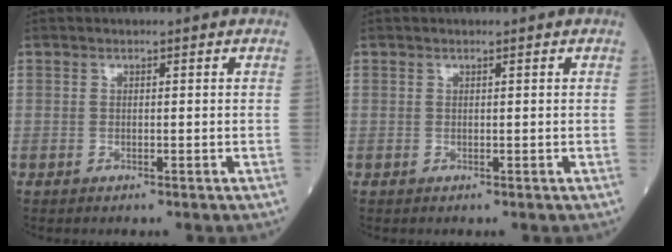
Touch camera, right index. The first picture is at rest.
{"total": 0.0}